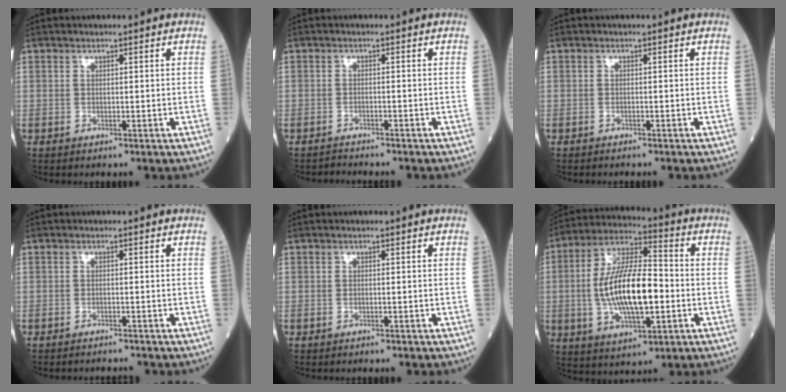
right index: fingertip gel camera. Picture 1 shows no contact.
{"total": 1.9, "force": [-1.9, -0.1, 0.0], "torque": [0.000, -0.006, -0.029]}
{"total": 1.4, "force": [-1.3, 0.1, 0.5], "torque": [-0.010, -0.002, -0.016]}
{"total": 1.8, "force": [-1.8, -0.1, 0.0], "torque": [0.002, -0.005, -0.024]}
{"total": 0.5, "force": [-0.5, 0.2, 0.2], "torque": [-0.011, -0.001, -0.007]}
{"total": 15.7, "force": [-1.9, 5.3, 14.7], "torque": [-0.289, 0.008, -0.032]}